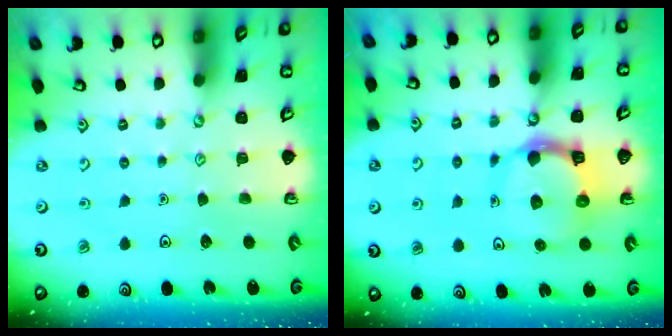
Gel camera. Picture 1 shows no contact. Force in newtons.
{"total": 9.7, "press": 9.6, "slide": 1.4}